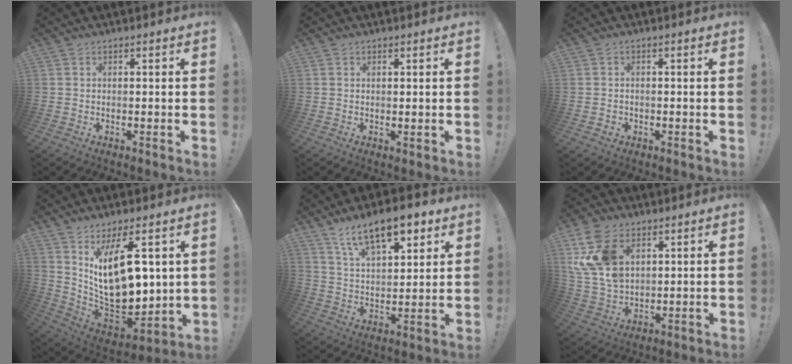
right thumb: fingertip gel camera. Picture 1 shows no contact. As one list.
[{"total": 0.8, "force": [0.7, 0.2, 0.4], "torque": [0.000, -0.003, 0.011]}, {"total": 1.6, "force": [-0.6, 1.4, 0.6], "torque": [-0.009, 0.001, -0.011]}, {"total": 21.9, "force": [6.8, 11.3, 17.5], "torque": [-0.312, -0.052, 0.124]}, {"total": 15.0, "force": [9.5, 6.4, 9.7], "torque": [-0.162, -0.047, 0.167]}, {"total": 15.7, "force": [6.0, 10.8, 9.7], "torque": [-0.207, -0.024, 0.118]}]